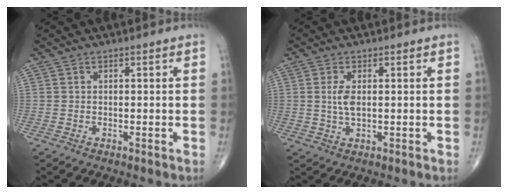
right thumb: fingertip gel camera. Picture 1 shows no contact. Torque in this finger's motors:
{"motor_torque": [-0.42, 0.52, 0.42, 0.20, 0.03]}